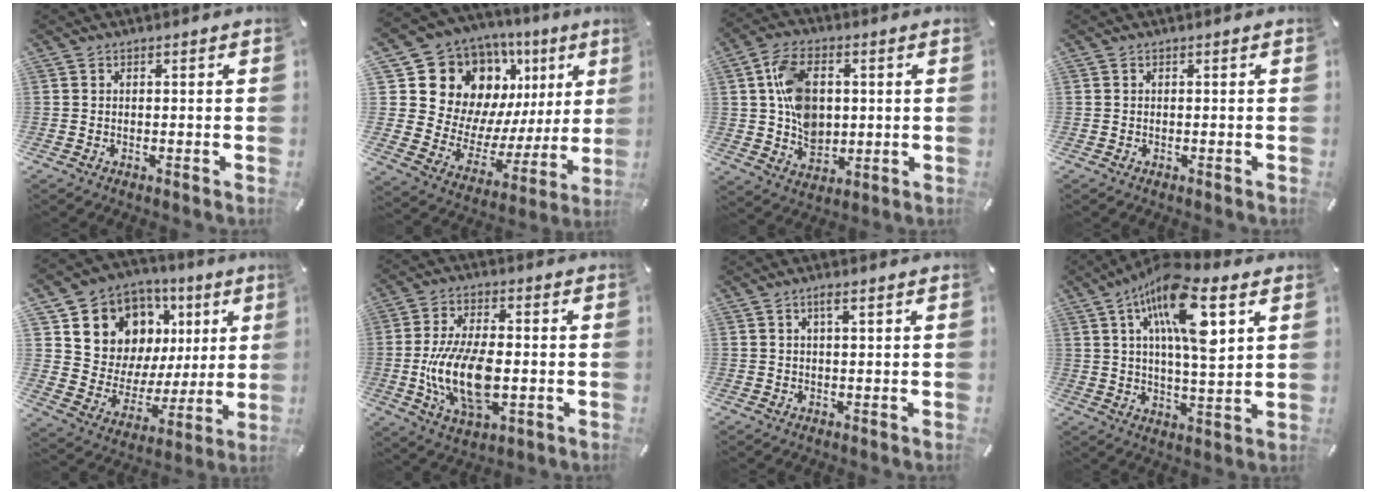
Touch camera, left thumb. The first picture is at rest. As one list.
[{"total": 17.2, "force": [10.1, 12.2, 6.7], "torque": [-0.106, -0.096, 0.202]}, {"total": 12.0, "force": [1.7, 8.7, 8.1], "torque": [-0.154, 0.011, 0.035]}, {"total": 0.0}, {"total": 12.0, "force": [6.4, 9.9, 2.1], "torque": [-0.044, -0.068, 0.130]}, {"total": 15.4, "force": [-2.2, 8.0, 12.9], "torque": [-0.265, -0.010, -0.037]}, {"total": 2.2, "force": [1.0, 0.4, 2.0], "torque": [-0.040, 0.002, 0.016]}, {"total": 17.4, "force": [7.9, 5.8, 14.4], "torque": [-0.258, -0.022, 0.122]}]